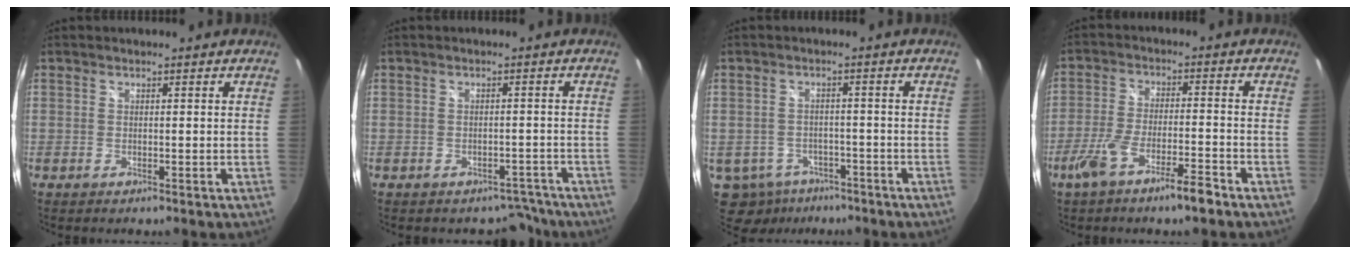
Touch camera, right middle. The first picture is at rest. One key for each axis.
{"total": 2.7, "fx": -2.4, "fy": 1.2, "fz": -0.3, "tx": 0.017, "ty": 0.020, "tz": -0.027}
{"total": 10.7, "fx": -6.1, "fy": 7.7, "fz": 4.3, "tx": -0.125, "ty": -0.011, "tz": -0.079}
{"total": 8.8, "fx": -6.0, "fy": 1.1, "fz": 6.3, "tx": -0.139, "ty": -0.009, "tz": -0.107}